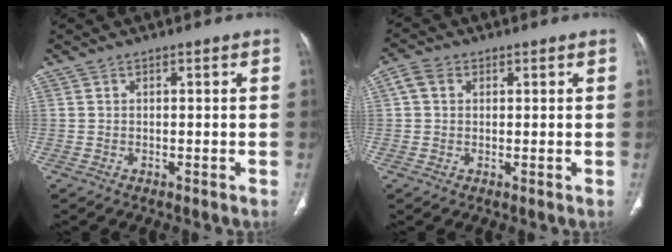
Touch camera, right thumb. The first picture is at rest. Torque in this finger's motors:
{"motor_torque": [-0.48, 0.44, 0.44, 0.11, 0.01]}